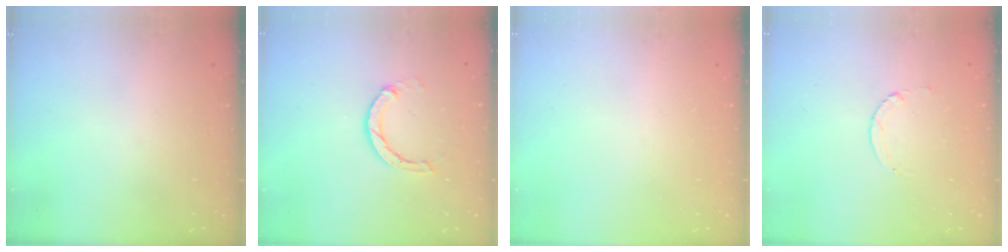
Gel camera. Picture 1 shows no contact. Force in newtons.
{"total": 4.4, "press": 4.3, "slide": 0.5}
{"total": 0.0}
{"total": 2.3, "press": 2.3, "slide": 0.3}